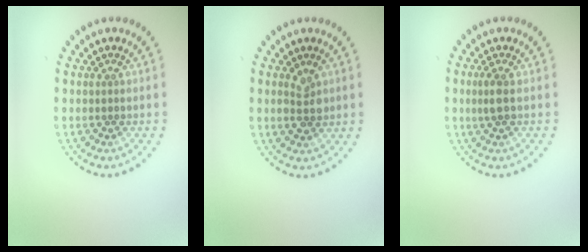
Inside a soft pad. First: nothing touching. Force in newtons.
{"total": 2.0, "press": 1.9, "slide": 0.3}
{"total": 1.3, "press": 1.1, "slide": 0.6}